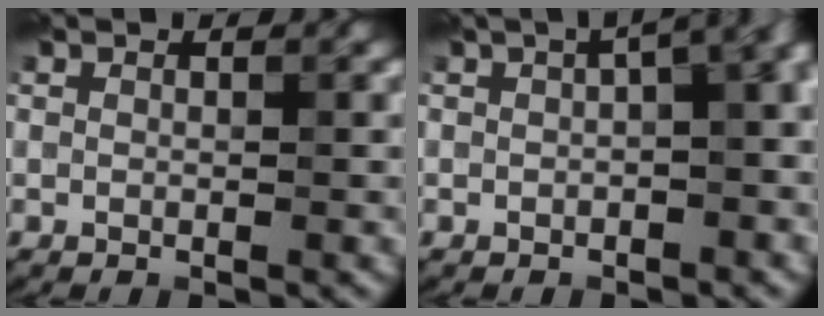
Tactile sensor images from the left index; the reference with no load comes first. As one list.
[{"total": 7.8, "force": [1.1, 3.5, 6.9], "torque": [-0.030, 0.031, -0.003]}]